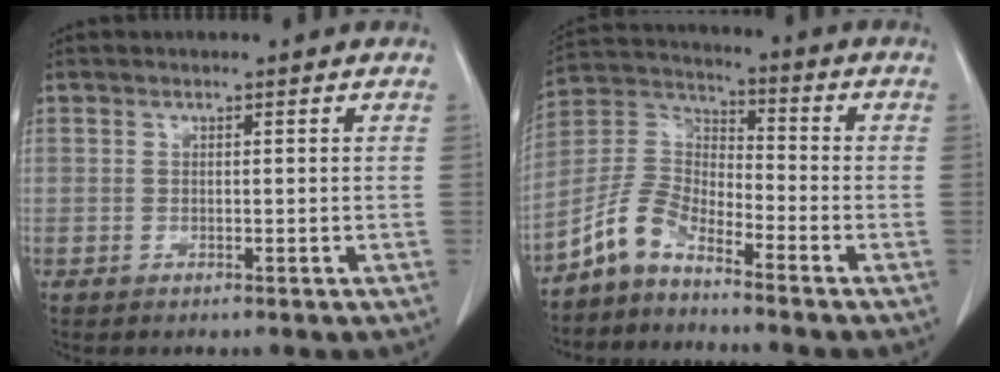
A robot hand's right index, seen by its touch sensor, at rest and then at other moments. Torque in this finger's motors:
{"motor_torque": [0.36, -0.38, 0.26, 0.05]}